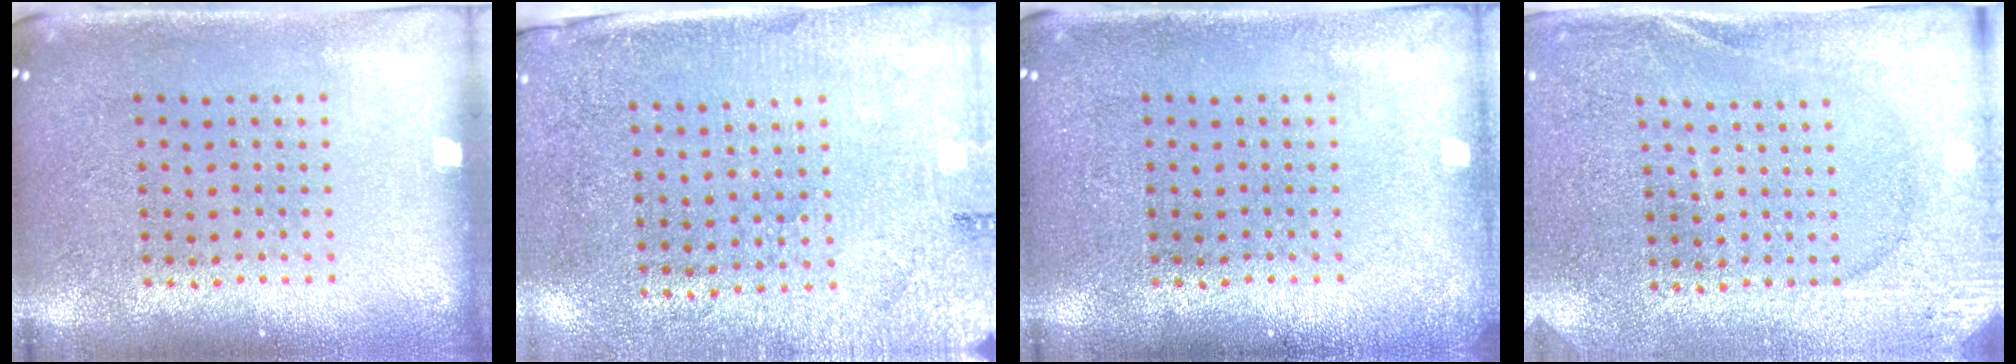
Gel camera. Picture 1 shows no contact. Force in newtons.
{"total": 2.7, "press": 2.4, "slide": 1.3}
{"total": 0.7, "press": 0.7, "slide": 0.1}
{"total": 2.6, "press": 2.5, "slide": 0.4}